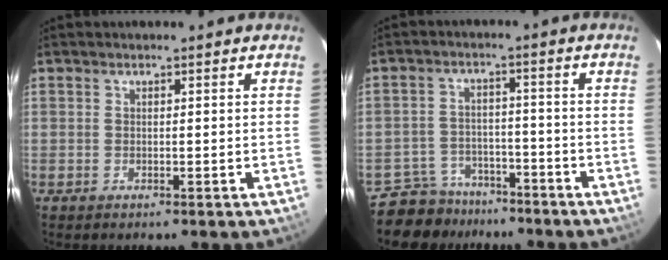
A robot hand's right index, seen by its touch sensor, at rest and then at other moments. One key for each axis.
{"total": 9.0, "fx": -7.5, "fy": 4.9, "fz": 0.6, "tx": -0.032, "ty": 0.019, "tz": -0.110}